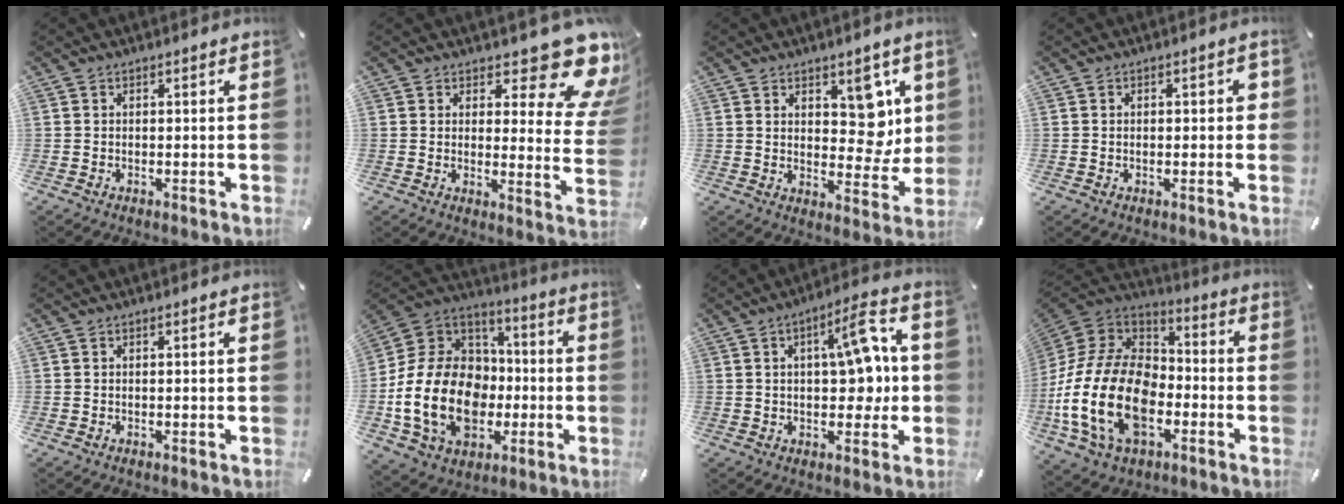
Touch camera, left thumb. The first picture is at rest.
{"total": 14.0, "force": [8.8, 5.8, 9.2], "torque": [-0.100, -0.083, 0.148]}
{"total": 10.4, "force": [4.1, 6.9, 6.6], "torque": [-0.053, -0.035, 0.068]}
{"total": 2.1, "force": [-0.2, 1.1, 1.8], "torque": [-0.025, 0.002, -0.006]}
{"total": 0.0}
{"total": 22.9, "force": [-5.5, 17.1, 14.2], "torque": [-0.305, 0.022, -0.084]}
{"total": 12.3, "force": [1.3, 6.3, 10.5], "torque": [-0.133, -0.004, 0.019]}
{"total": 24.7, "force": [-7.9, 16.2, 16.9], "torque": [-0.367, 0.038, -0.130]}